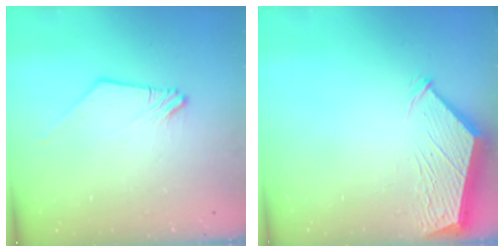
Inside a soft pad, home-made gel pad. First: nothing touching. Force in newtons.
{"total": 2.9, "press": 2.9, "slide": 0.4}